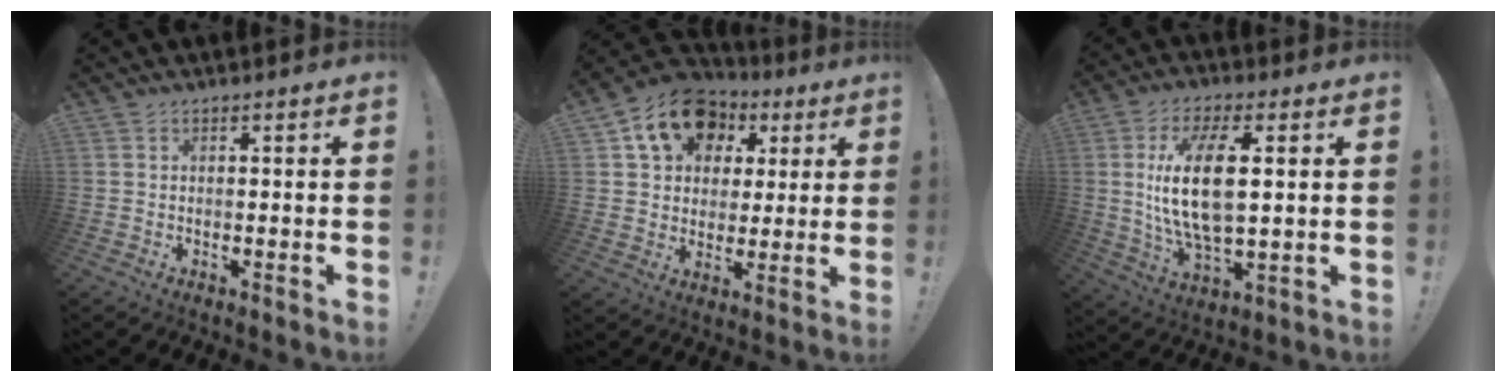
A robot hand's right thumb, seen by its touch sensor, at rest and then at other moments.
{"total": 15.6, "force": [7.2, 11.7, 7.3], "torque": [-0.115, -0.027, 0.135]}
{"total": 16.5, "force": [2.3, 7.3, 14.7], "torque": [-0.285, -0.010, 0.032]}